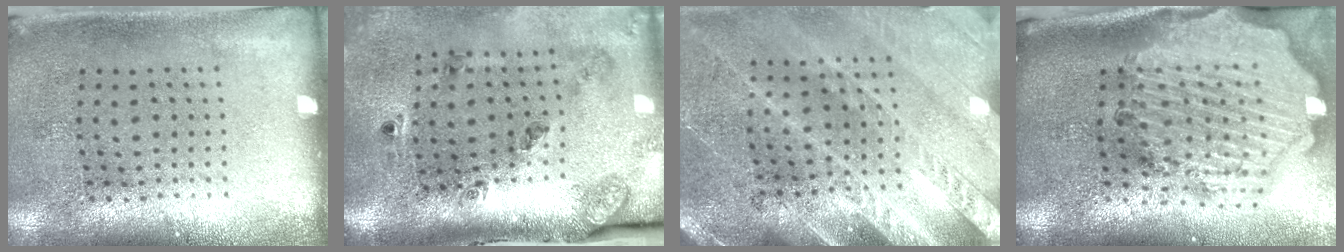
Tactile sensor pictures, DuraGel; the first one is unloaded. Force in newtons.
{"total": 2.0, "press": 1.6, "slide": 1.3}
{"total": 2.9, "press": 2.7, "slide": 1.2}
{"total": 4.0, "press": 3.3, "slide": 2.2}